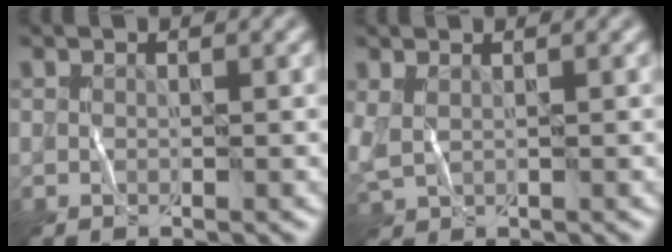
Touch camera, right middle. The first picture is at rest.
{"total": 1.8, "force": [0.6, 1.1, 1.3], "torque": [-0.043, 0.002, 0.018]}